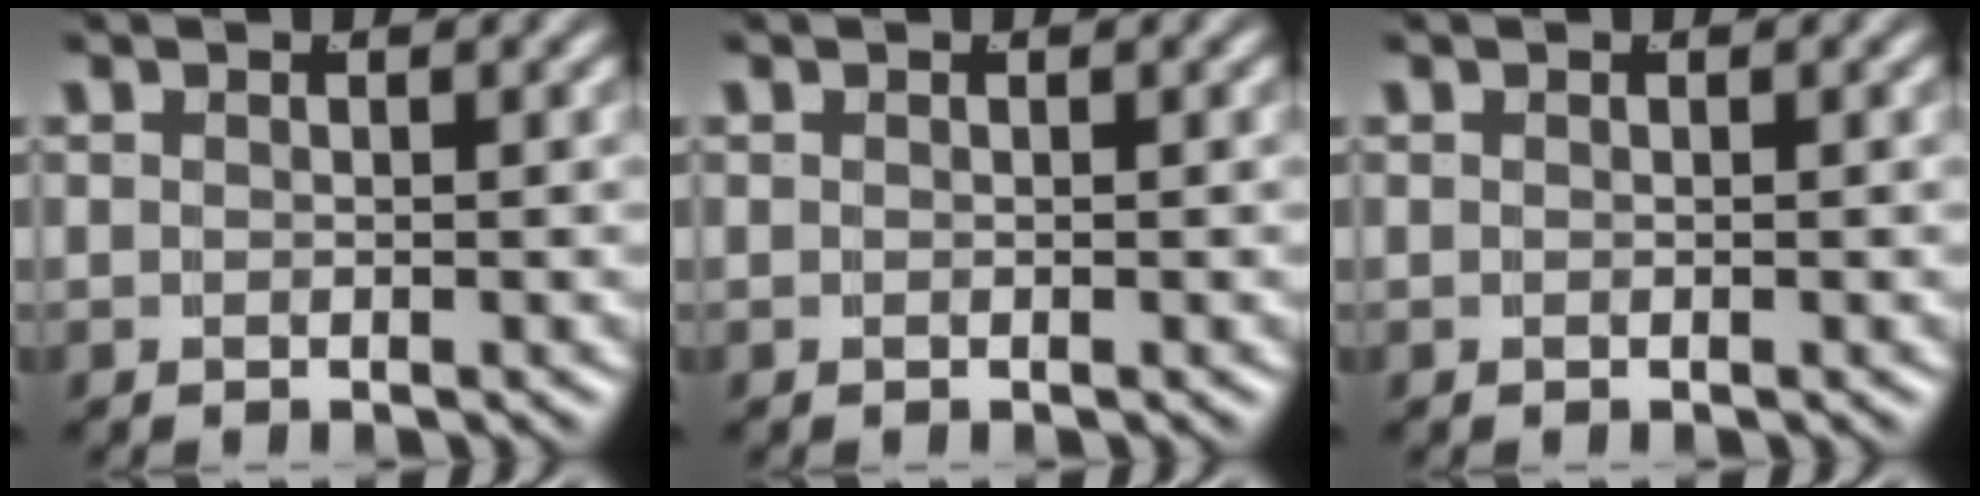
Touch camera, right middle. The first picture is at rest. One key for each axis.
{"total": 0.0}
{"total": 0.0}